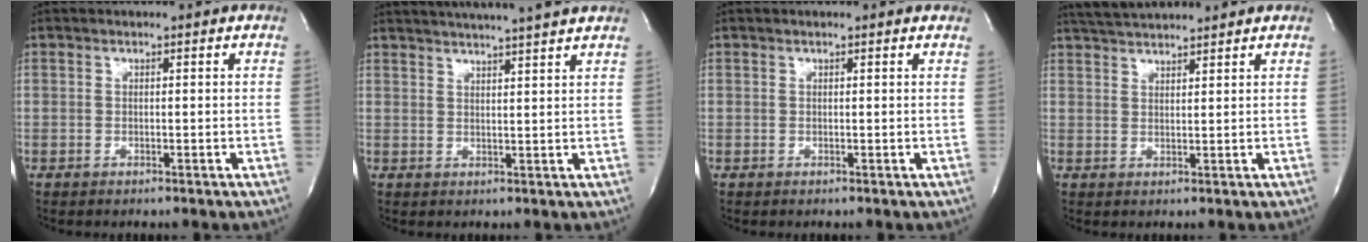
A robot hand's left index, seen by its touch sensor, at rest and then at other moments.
{"total": 12.7, "force": [11.4, -0.9, 5.7], "torque": [-0.097, 0.005, 0.148]}
{"total": 1.7, "force": [1.5, 0.1, 0.7], "torque": [-0.014, 0.009, 0.012]}
{"total": 6.1, "force": [5.8, -0.3, 1.8], "torque": [-0.040, 0.027, 0.102]}